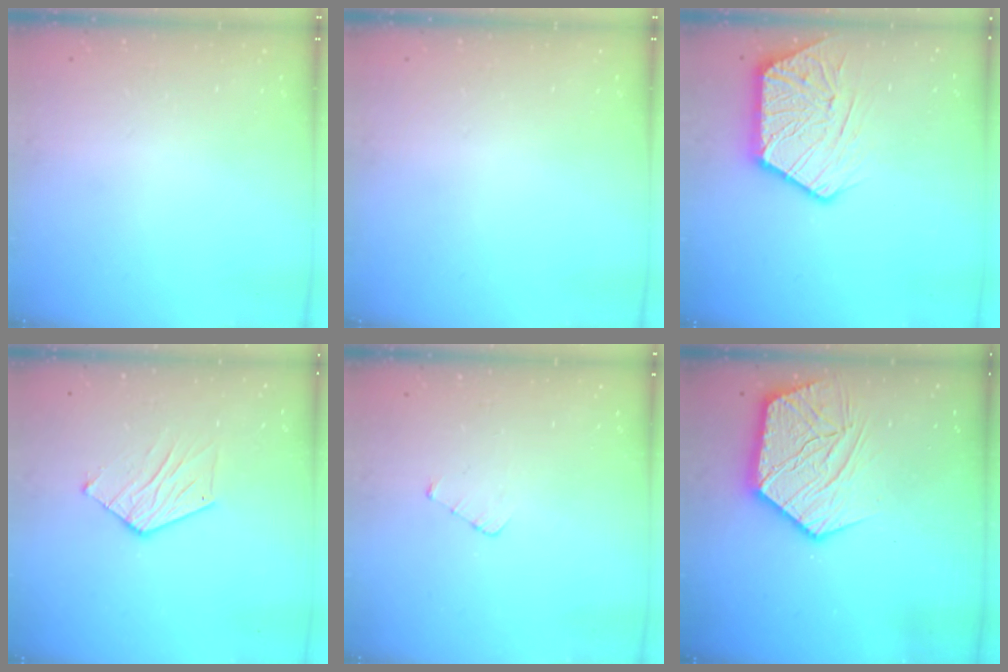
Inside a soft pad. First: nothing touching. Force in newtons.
{"total": 0.0}
{"total": 14.0, "press": 13.9, "slide": 1.4}
{"total": 9.6, "press": 9.6, "slide": 0.7}
{"total": 2.4, "press": 2.4, "slide": 0.3}
{"total": 16.2, "press": 16.1, "slide": 1.1}